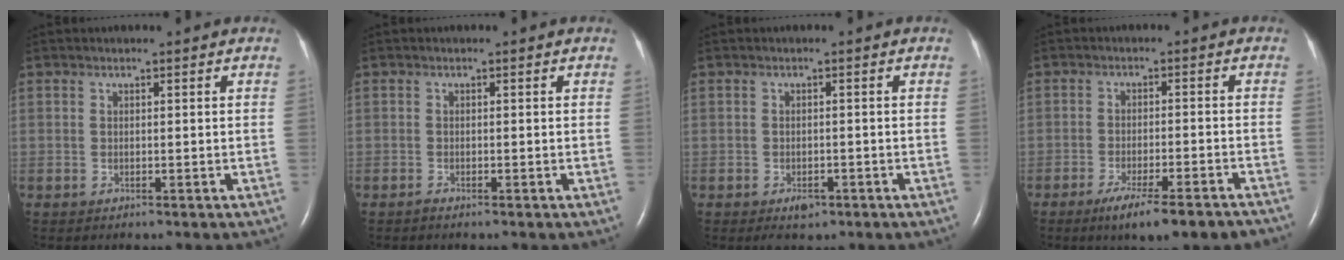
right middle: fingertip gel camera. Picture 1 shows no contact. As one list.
[{"total": 0.5, "force": [-0.5, -0.1, 0.2], "torque": [-0.010, -0.003, -0.010]}, {"total": 2.3, "force": [-1.4, 1.2, 1.4], "torque": [-0.023, -0.001, -0.014]}, {"total": 10.5, "force": [-8.0, 1.2, 6.7], "torque": [-0.089, -0.016, -0.115]}]